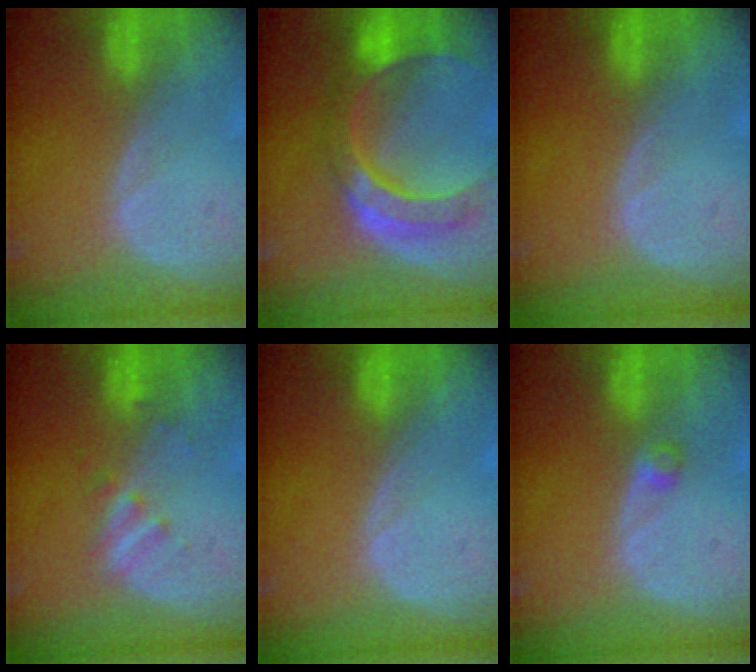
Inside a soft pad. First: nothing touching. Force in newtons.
{"total": 11.1, "press": 9.3, "slide": 6.0}
{"total": 0.0}
{"total": 2.3, "press": 2.3, "slide": 0.3}
{"total": 0.0}
{"total": 1.6, "press": 1.4, "slide": 0.8}